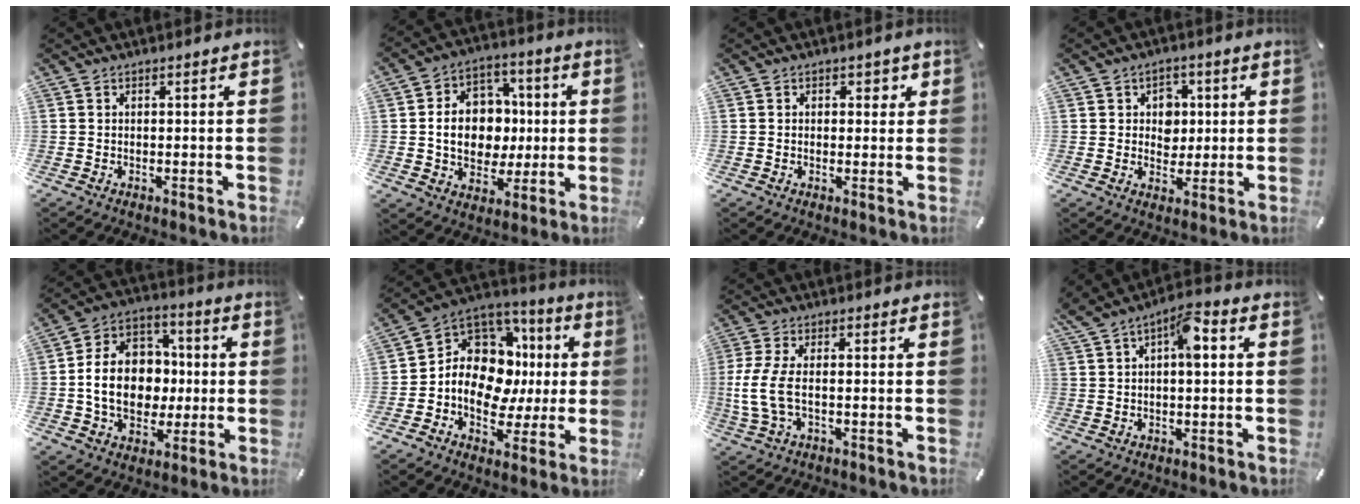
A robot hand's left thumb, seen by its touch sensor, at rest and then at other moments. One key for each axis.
{"total": 13.3, "fx": -0.2, "fy": 11.2, "fz": 7.3, "tx": -0.129, "ty": 0.013, "tz": 0.003}
{"total": 2.0, "fx": 0.4, "fy": 1.7, "fz": 1.0, "tx": 0.002, "ty": -0.003, "tz": -0.001}
{"total": 6.1, "fx": 0.9, "fy": 5.5, "fz": 2.3, "tx": -0.029, "ty": 0.002, "tz": 0.010}
{"total": 15.4, "fx": -1.6, "fy": 12.6, "fz": 8.7, "tx": -0.179, "ty": 0.019, "tz": -0.024}
{"total": 13.4, "fx": 0.7, "fy": 10.9, "fz": 7.7, "tx": -0.133, "ty": -0.027, "tz": 0.018}
{"total": 7.8, "fx": -0.9, "fy": 3.0, "fz": 7.2, "tx": -0.163, "ty": -0.015, "tz": -0.019}
{"total": 7.6, "fx": 2.3, "fy": 3.3, "fz": 6.5, "tx": -0.102, "ty": 0.005, "tz": 0.035}